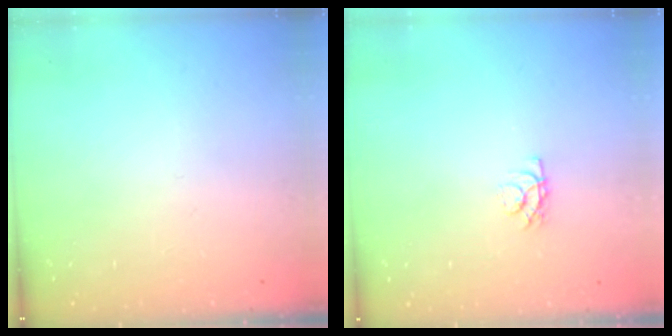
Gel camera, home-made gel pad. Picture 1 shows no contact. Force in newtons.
{"total": 4.2, "press": 4.2, "slide": 0.5}